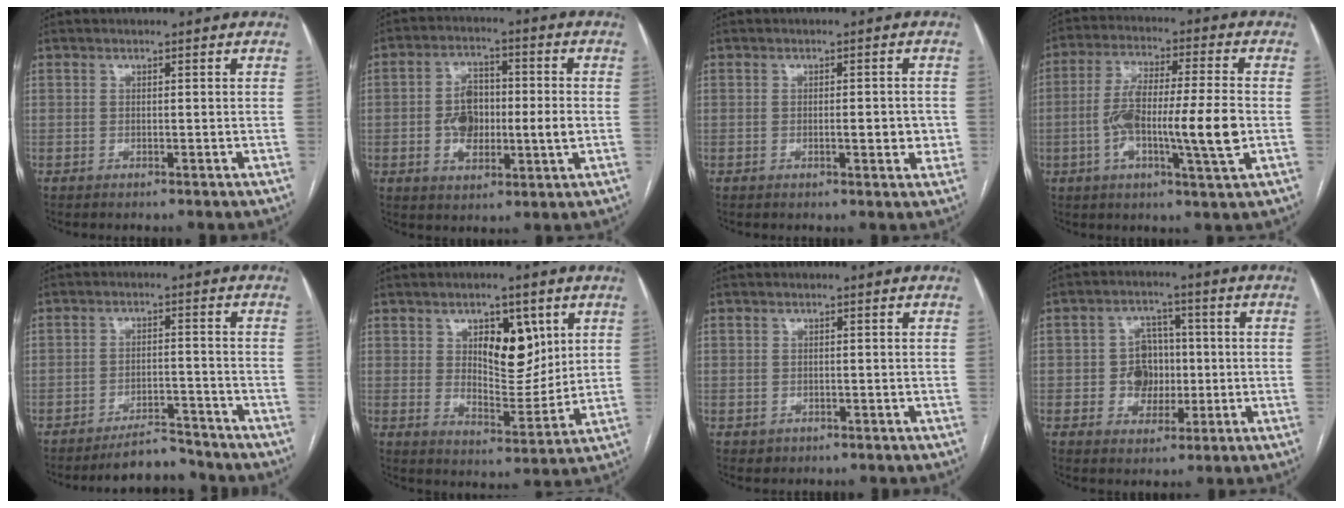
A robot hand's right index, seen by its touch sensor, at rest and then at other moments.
{"total": 9.0, "force": [-0.8, 4.6, 7.8], "torque": [-0.144, 0.014, -0.011]}
{"total": 3.2, "force": [-0.4, 1.1, 3.0], "torque": [-0.043, 0.000, -0.004]}
{"total": 13.5, "force": [-2.4, 1.3, 13.2], "torque": [-0.241, 0.006, -0.046]}
{"total": 5.2, "force": [-5.1, 1.0, 0.5], "torque": [0.000, 0.005, -0.082]}
{"total": 9.4, "force": [3.8, 4.4, 7.4], "torque": [-0.108, 0.000, 0.064]}
{"total": 1.3, "force": [-0.3, 1.3, 0.1], "torque": [0.001, 0.005, -0.003]}
{"total": 6.3, "force": [-0.5, 5.6, 2.9], "torque": [-0.047, 0.021, -0.005]}